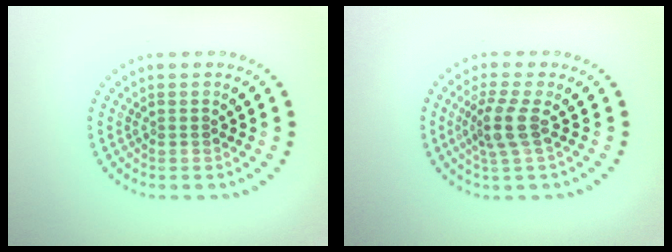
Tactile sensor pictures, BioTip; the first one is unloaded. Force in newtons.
{"total": 2.7, "press": 2.0, "slide": 1.8}